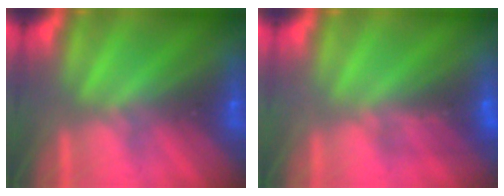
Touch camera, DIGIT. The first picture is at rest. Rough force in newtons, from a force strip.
{"total": 1.2}